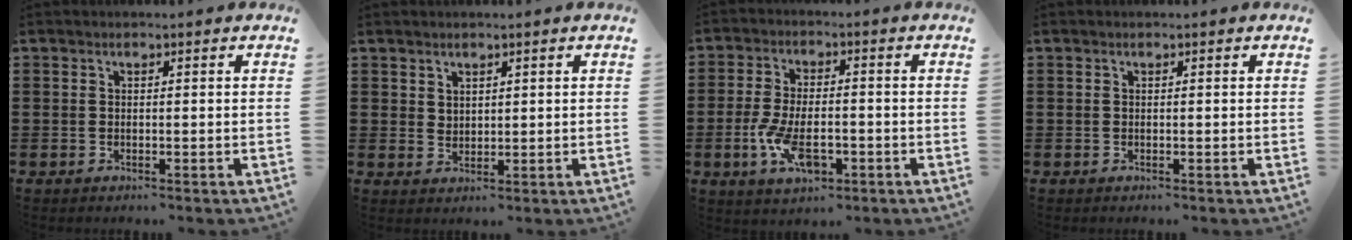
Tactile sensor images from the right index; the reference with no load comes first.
{"total": 1.7, "force": [1.4, 0.9, 0.2], "torque": [-0.005, 0.003, 0.027]}
{"total": 7.4, "force": [-2.4, 3.6, 6.0], "torque": [-0.127, 0.001, -0.045]}
{"total": 0.0}